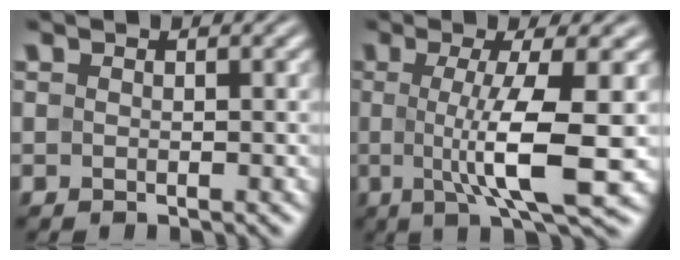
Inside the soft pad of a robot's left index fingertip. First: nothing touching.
{"total": 7.8, "force": [-0.4, 1.5, 7.6], "torque": [-0.126, -0.007, -0.005]}